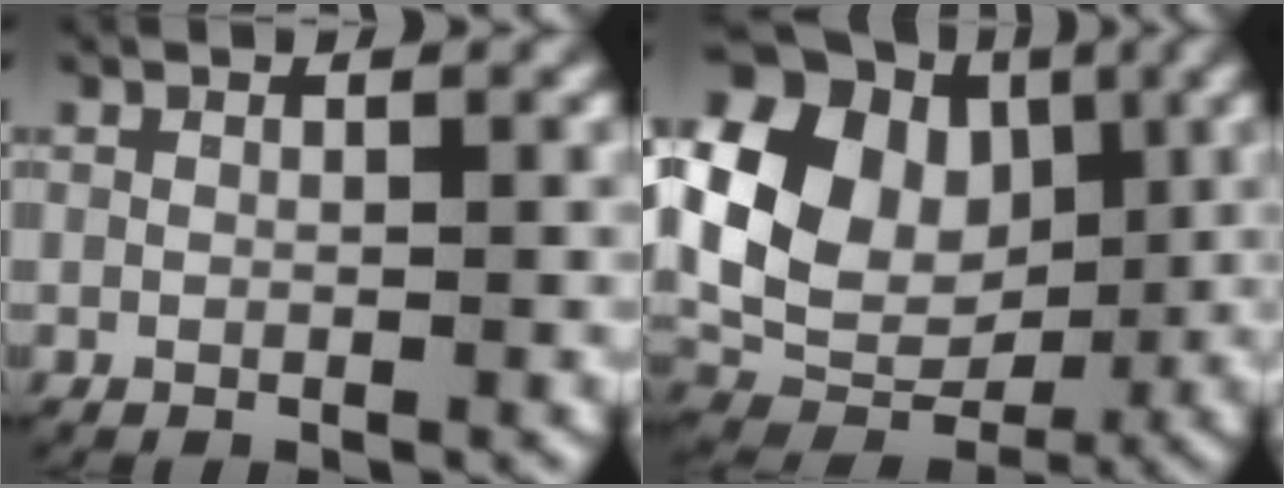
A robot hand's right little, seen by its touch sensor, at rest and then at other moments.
{"total": 17.0, "force": [1.8, 14.0, 9.5], "torque": [-0.204, -0.016, 0.023]}